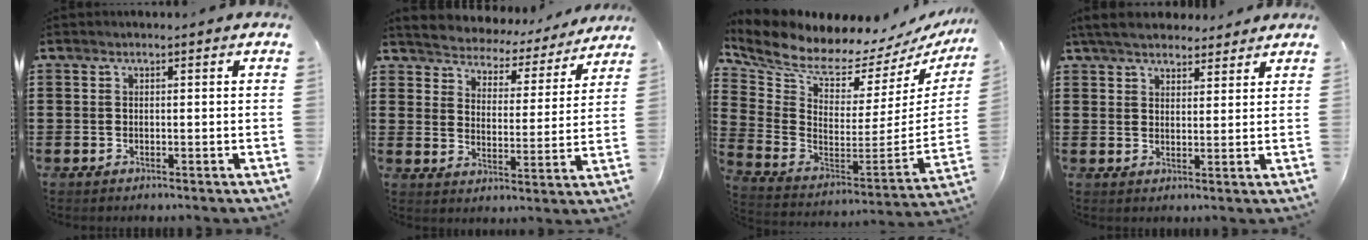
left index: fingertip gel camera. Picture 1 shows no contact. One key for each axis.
{"total": 3.4, "fx": 3.4, "fy": 0.2, "fz": -0.6, "tx": -0.014, "ty": -0.037, "tz": 0.050}
{"total": 6.1, "fx": 5.6, "fy": 1.5, "fz": 1.9, "tx": -0.076, "ty": -0.068, "tz": 0.091}
{"total": 5.1, "fx": 4.6, "fy": 1.4, "fz": 1.6, "tx": -0.046, "ty": -0.006, "tz": 0.087}